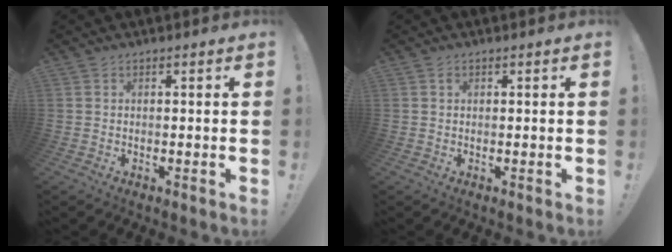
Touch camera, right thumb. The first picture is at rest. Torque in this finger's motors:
{"motor_torque": [0.05, 0.07, -0.28, 0.01, 0.00]}